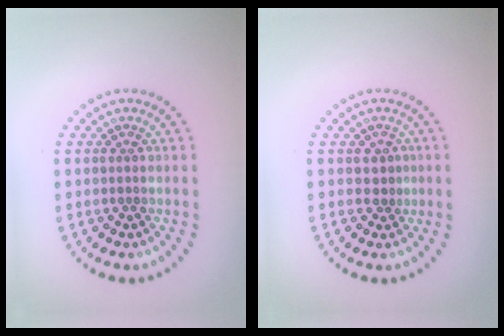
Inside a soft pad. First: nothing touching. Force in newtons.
{"total": 1.1, "press": 0.9, "slide": 0.6}